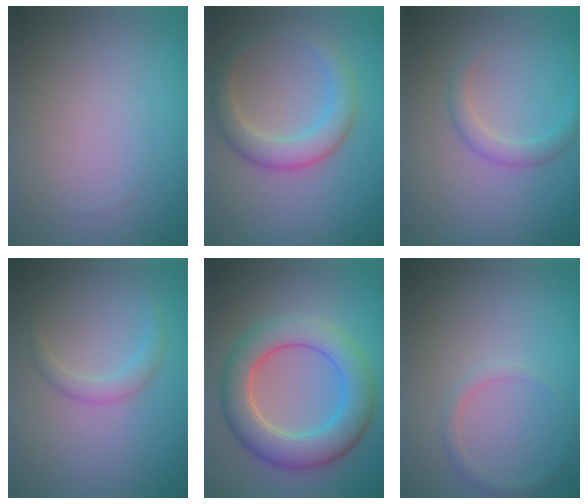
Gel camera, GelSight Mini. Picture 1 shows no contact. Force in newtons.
{"total": 3.8, "press": 3.8, "slide": 0.2}
{"total": 1.8, "press": 1.8, "slide": 0.2}
{"total": 1.5, "press": 1.5, "slide": 0.1}
{"total": 6.9, "press": 6.9, "slide": 0.0}
{"total": 0.9, "press": 0.9, "slide": 0.1}